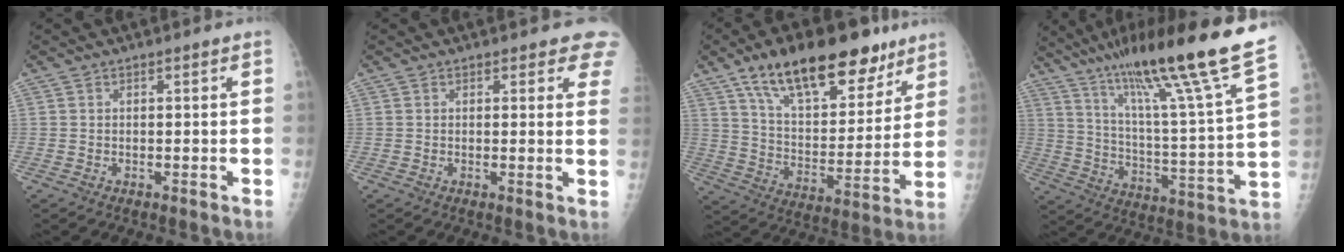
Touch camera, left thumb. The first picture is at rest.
{"total": 4.8, "force": [4.0, 2.0, 1.9], "torque": [0.015, -0.017, 0.026]}
{"total": 23.9, "force": [15.3, 10.5, 15.0], "torque": [-0.197, -0.044, 0.253]}
{"total": 26.5, "force": [18.8, 0.9, 18.7], "torque": [-0.288, -0.080, 0.298]}